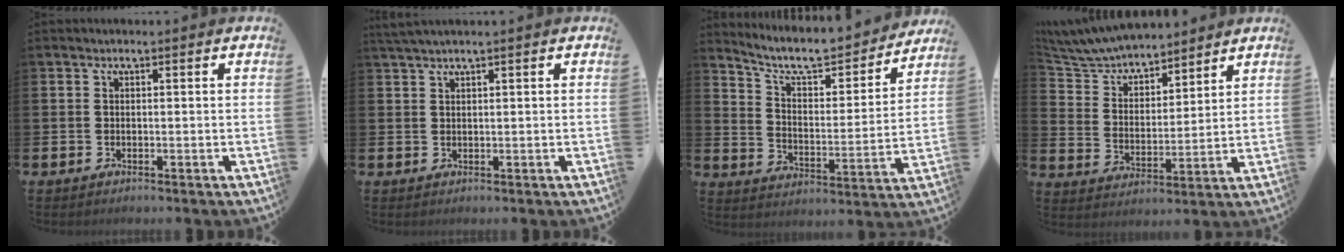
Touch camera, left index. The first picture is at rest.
{"total": 1.6, "force": [1.4, -0.3, 0.7], "torque": [-0.019, 0.002, 0.027]}
{"total": 8.1, "force": [7.3, 2.1, 2.9], "torque": [-0.078, -0.055, 0.120]}
{"total": 7.3, "force": [7.0, 1.6, 1.3], "torque": [-0.064, -0.047, 0.123]}